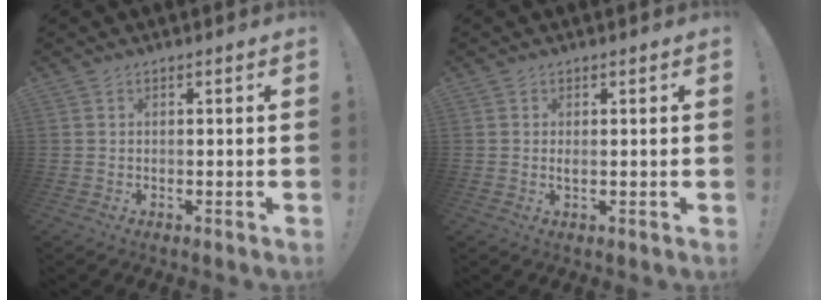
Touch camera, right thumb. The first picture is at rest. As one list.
[{"total": 1.1, "force": [0.4, 0.1, 1.0], "torque": [-0.013, -0.003, 0.006]}]